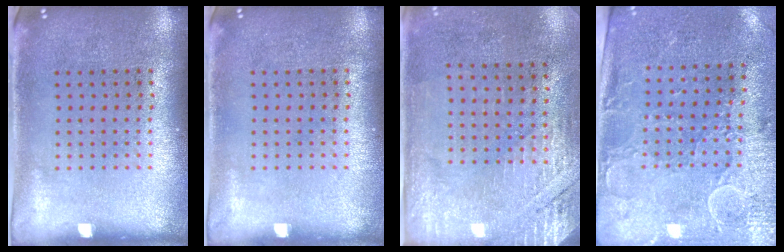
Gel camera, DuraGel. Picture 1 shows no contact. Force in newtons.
{"total": 0.0}
{"total": 2.7, "press": 2.4, "slide": 1.3}
{"total": 2.9, "press": 2.5, "slide": 1.5}